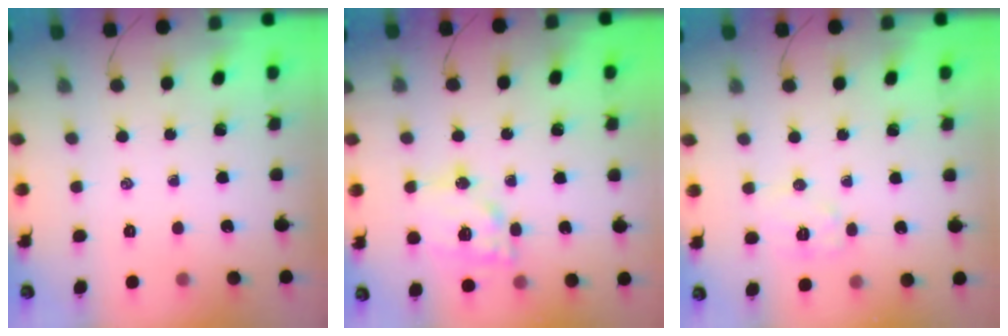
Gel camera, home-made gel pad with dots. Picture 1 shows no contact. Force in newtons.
{"total": 15.0, "press": 14.7, "slide": 2.8}
{"total": 7.2, "press": 7.2, "slide": 0.8}